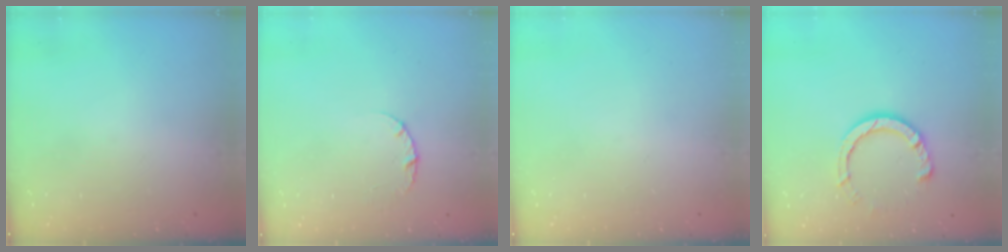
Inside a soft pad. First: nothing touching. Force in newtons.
{"total": 2.6, "press": 2.6, "slide": 0.3}
{"total": 0.0}
{"total": 8.0, "press": 8.0, "slide": 0.8}